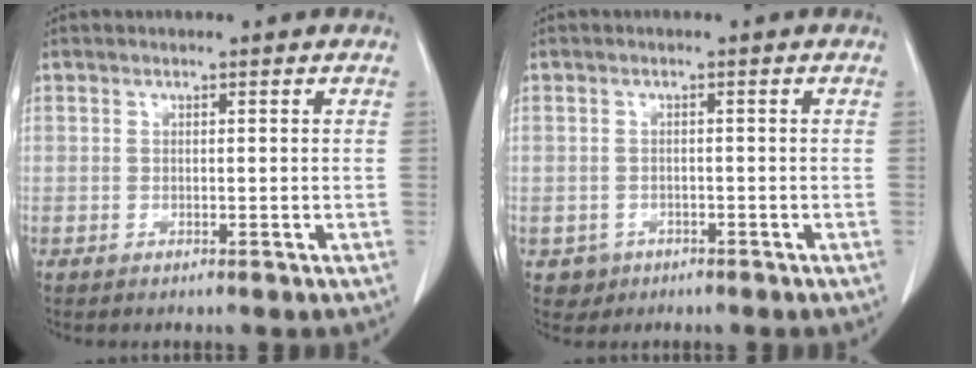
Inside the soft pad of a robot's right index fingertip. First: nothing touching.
{"total": 2.2, "force": [-1.1, 1.9, 0.1], "torque": [0.001, 0.008, -0.014]}